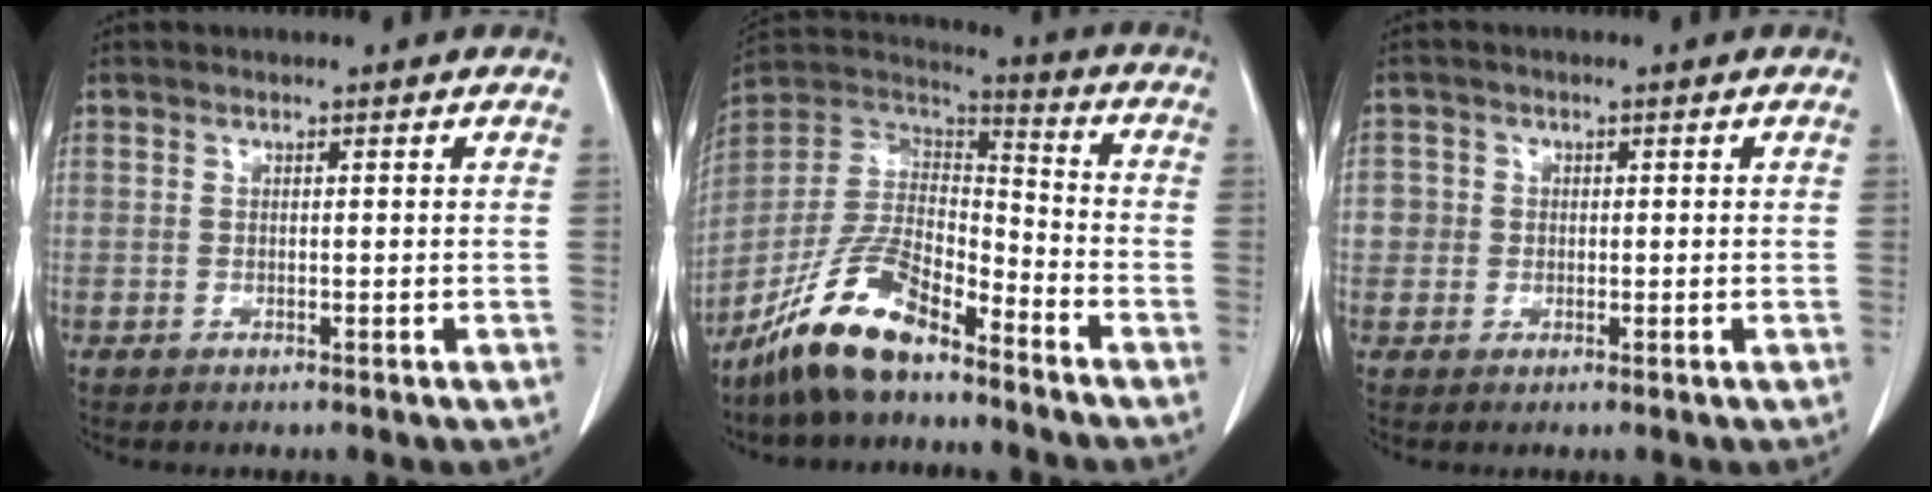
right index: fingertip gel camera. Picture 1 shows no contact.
{"total": 14.1, "force": [-10.3, 4.6, 8.5], "torque": [-0.172, 0.015, -0.197]}
{"total": 2.4, "force": [0.1, 2.4, 0.1], "torque": [0.013, 0.007, -0.001]}